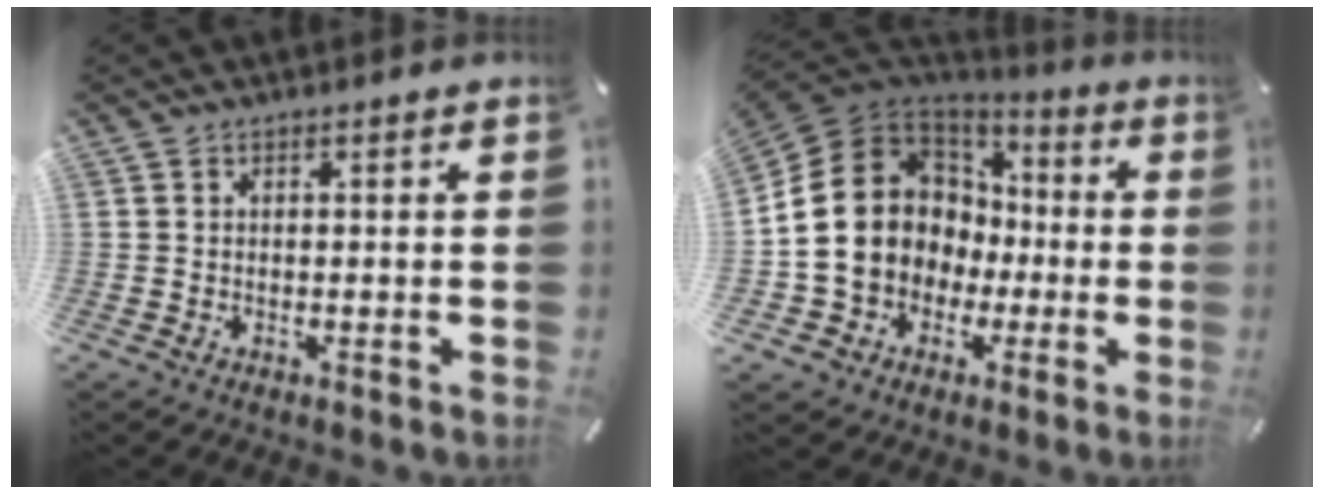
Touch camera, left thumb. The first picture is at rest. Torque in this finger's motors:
{"motor_torque": [2.13, 2.87, 2.58, 0.19, 0.80]}